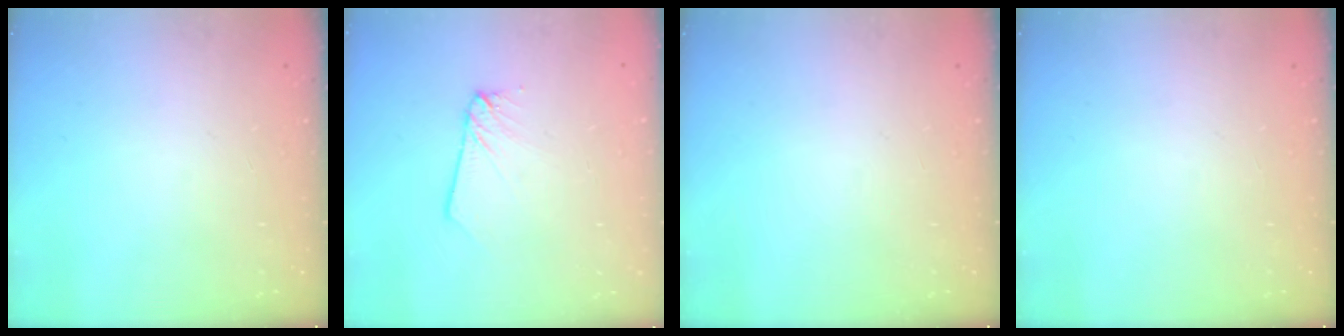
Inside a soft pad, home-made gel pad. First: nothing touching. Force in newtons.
{"total": 2.7, "press": 2.7, "slide": 0.2}
{"total": 0.0}
{"total": 0.0}